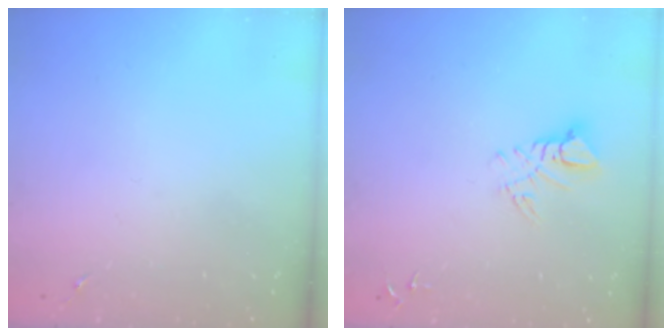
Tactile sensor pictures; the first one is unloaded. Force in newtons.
{"total": 7.1, "press": 7.1, "slide": 0.7}